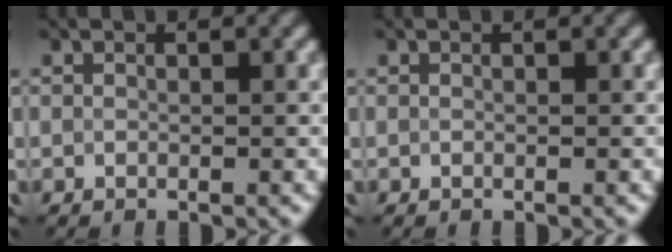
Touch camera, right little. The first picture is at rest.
{"total": 0.0}